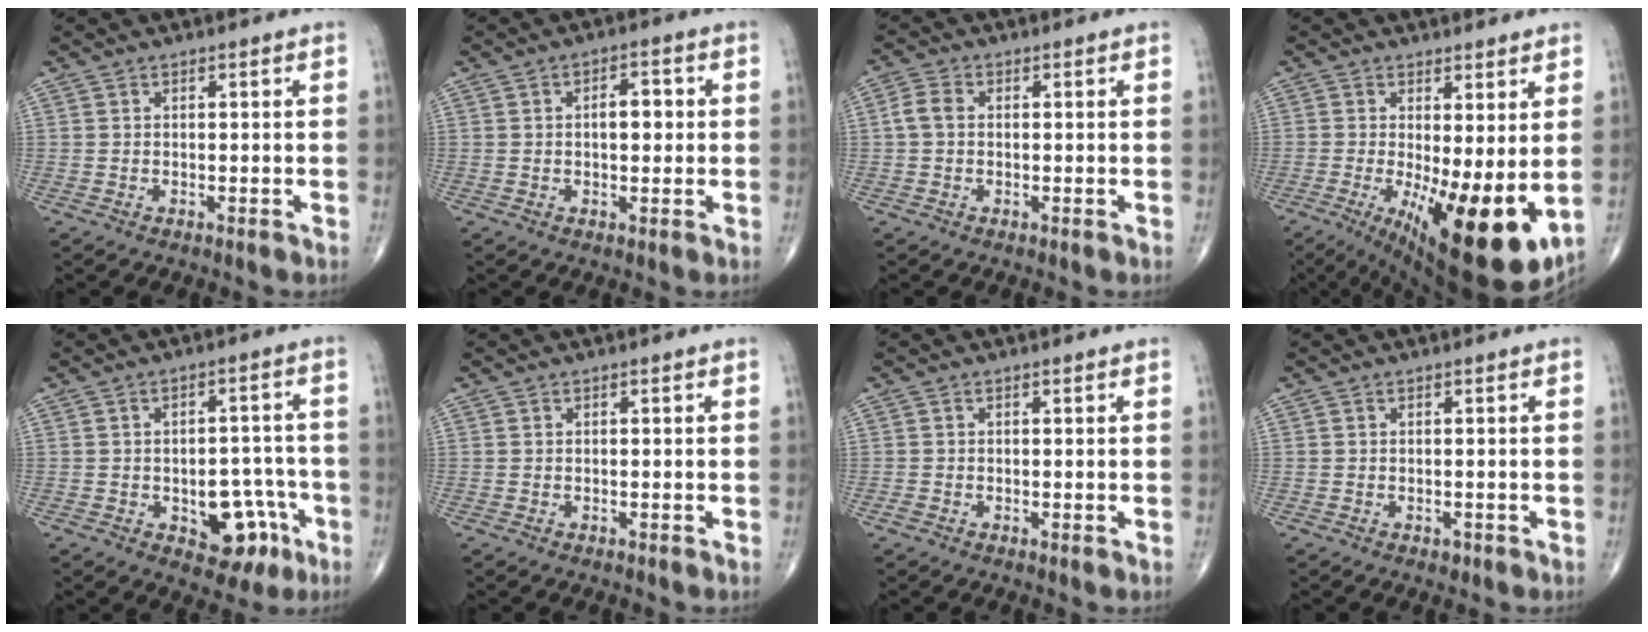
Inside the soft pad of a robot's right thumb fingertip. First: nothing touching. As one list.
[{"total": 4.7, "force": [0.4, 2.5, 3.9], "torque": [-0.050, 0.007, 0.003]}, {"total": 3.3, "force": [0.1, 2.4, 2.3], "torque": [-0.050, 0.010, -0.003]}, {"total": 16.5, "force": [-2.3, 5.3, 15.4], "torque": [-0.218, -0.032, -0.014]}, {"total": 10.4, "force": [-4.0, 6.4, 7.2], "torque": [-0.052, 0.035, -0.043]}, {"total": 0.0}, {"total": 0.9, "force": [-0.3, 0.4, 0.7], "torque": [-0.013, -0.003, -0.009]}, {"total": 0.8, "force": [-0.4, 0.5, 0.5], "torque": [-0.002, 0.000, -0.004]}]